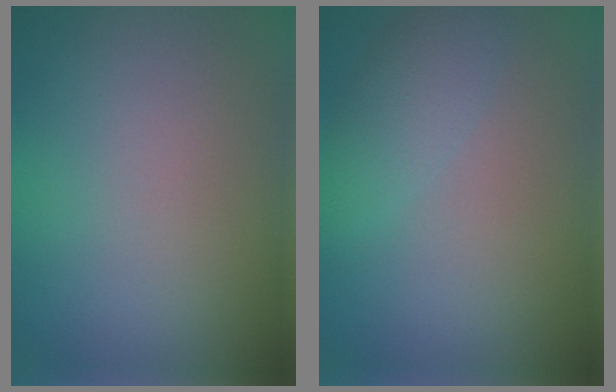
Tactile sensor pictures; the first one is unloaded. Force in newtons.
{"total": 2.2, "press": 2.2, "slide": 0.2}